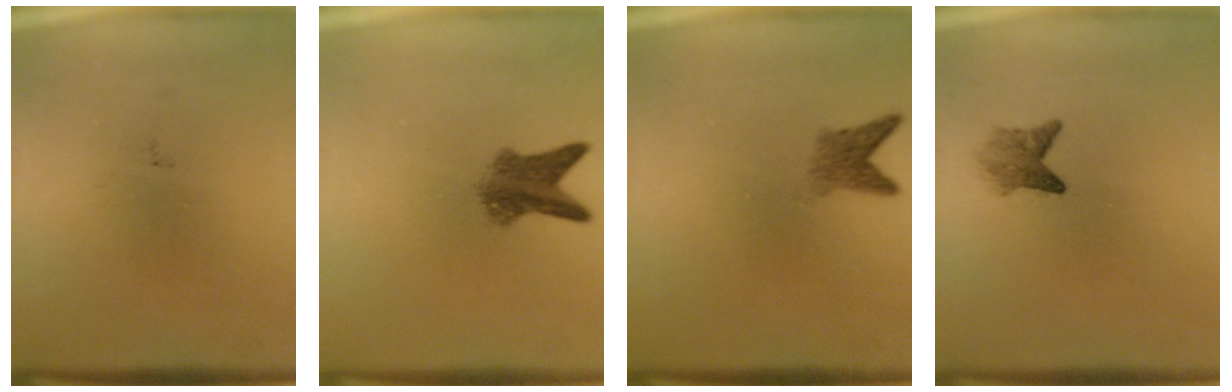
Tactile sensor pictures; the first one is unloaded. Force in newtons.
{"total": 4.8}
{"total": 2.4}
{"total": 2.6}